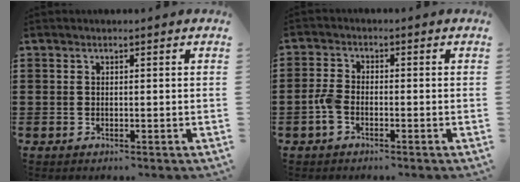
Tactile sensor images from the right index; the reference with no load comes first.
{"total": 3.0, "force": [-1.3, 1.6, 2.2], "torque": [-0.062, -0.003, -0.031]}